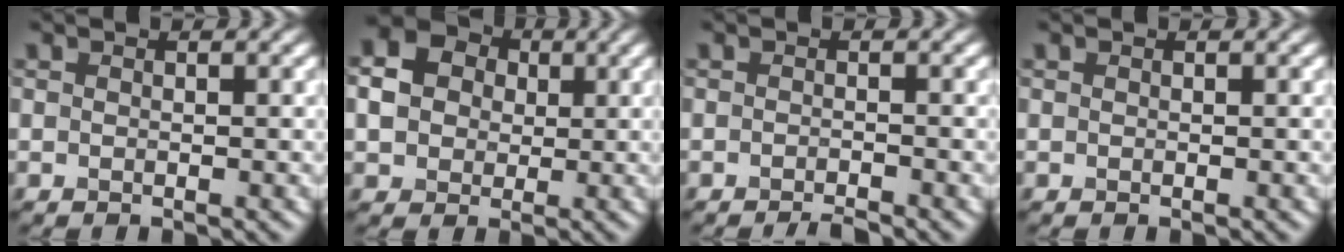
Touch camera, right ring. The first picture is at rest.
{"total": 7.5, "force": [1.7, 6.4, 3.4], "torque": [-0.077, 0.027, 0.018]}
{"total": 1.3, "force": [-1.2, 0.1, 0.7], "torque": [-0.007, -0.001, -0.022]}
{"total": 0.0}